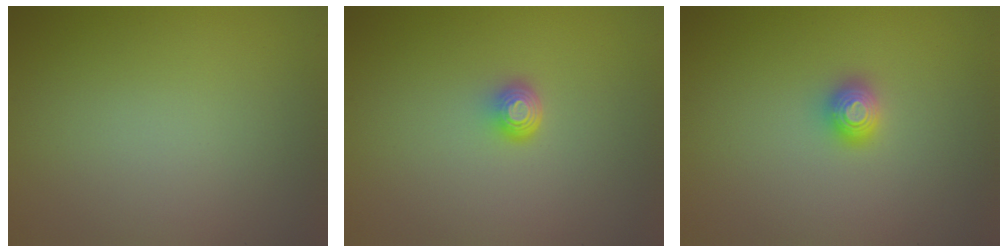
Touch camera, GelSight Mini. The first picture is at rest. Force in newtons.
{"total": 1.6, "press": 1.1, "slide": 1.1}
{"total": 1.3, "press": 1.3, "slide": 0.2}